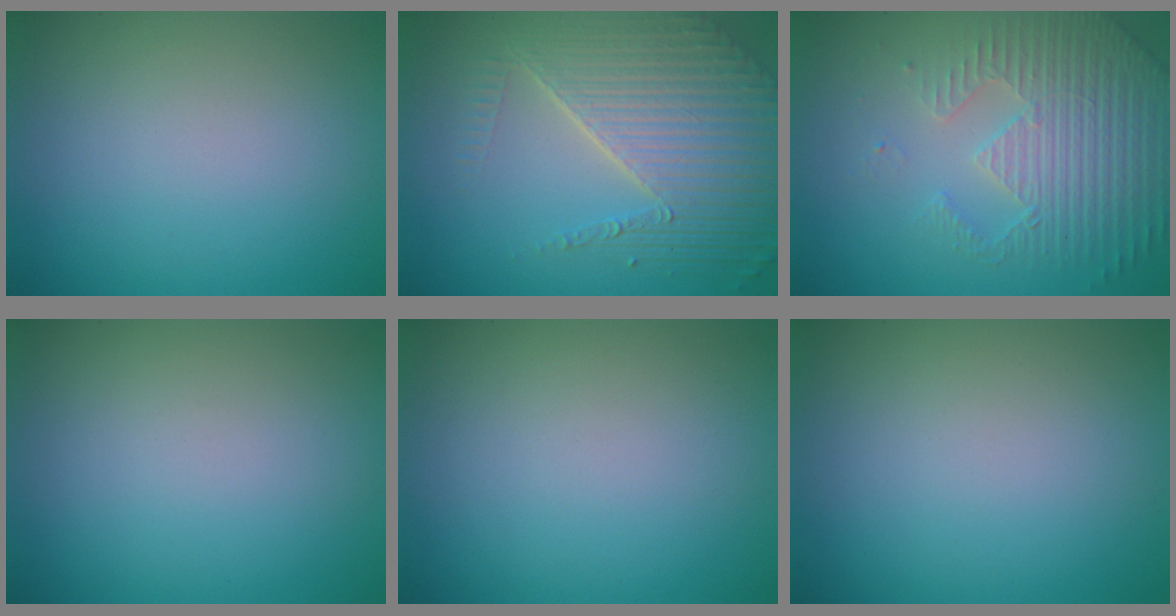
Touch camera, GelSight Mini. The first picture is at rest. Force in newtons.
{"total": 7.7, "press": 5.4, "slide": 5.5}
{"total": 4.8, "press": 3.9, "slide": 2.8}
{"total": 0.0}
{"total": 0.0}
{"total": 0.0}